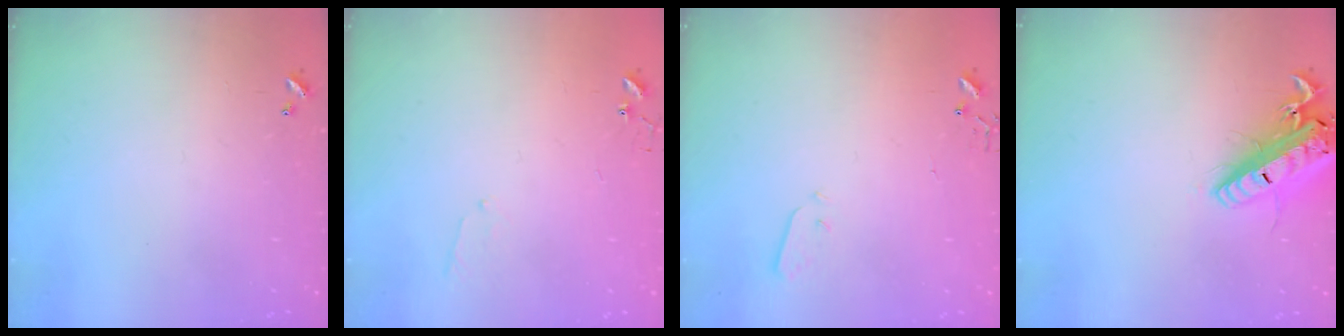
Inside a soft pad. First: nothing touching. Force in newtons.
{"total": 5.1, "press": 5.1, "slide": 0.5}
{"total": 3.3, "press": 3.2, "slide": 0.7}
{"total": 21.8, "press": 21.4, "slide": 4.2}